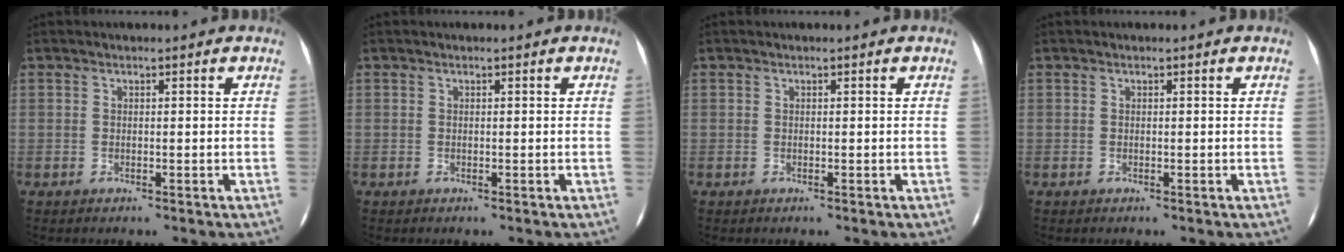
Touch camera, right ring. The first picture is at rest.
{"total": 0.0}
{"total": 0.0}
{"total": 0.0}